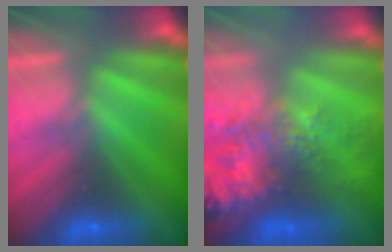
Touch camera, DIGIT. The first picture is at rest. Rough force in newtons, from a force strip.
{"total": 6.9}